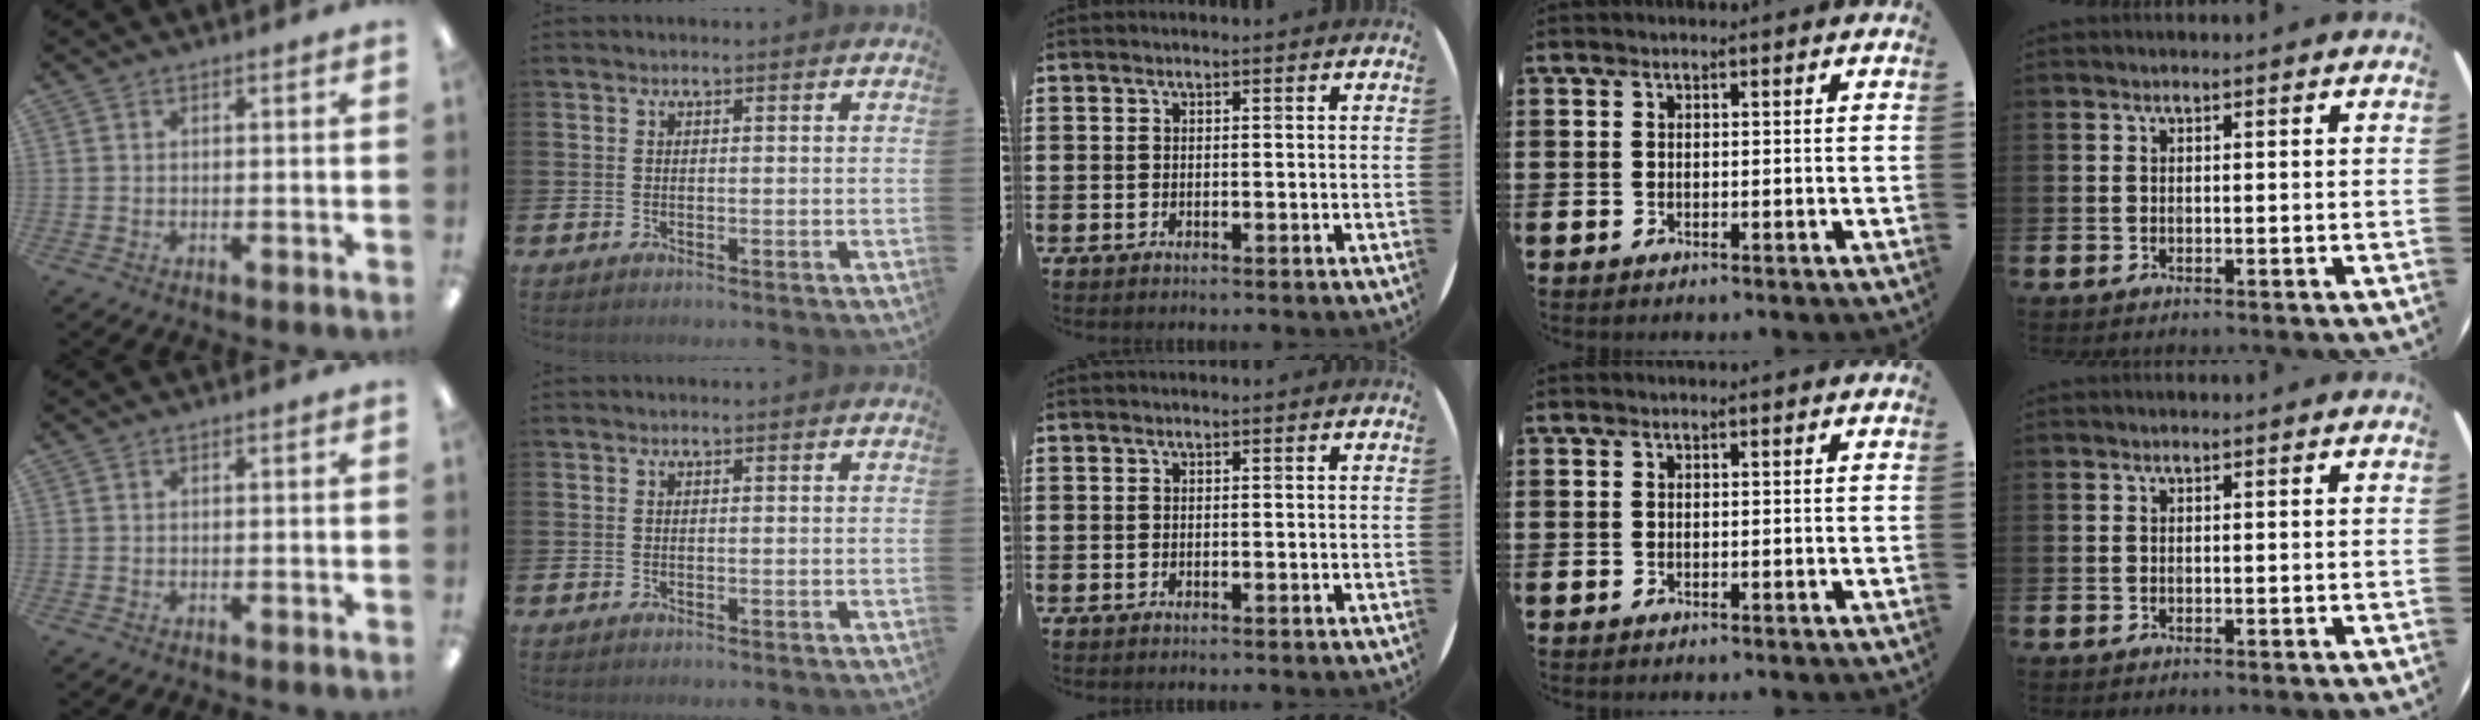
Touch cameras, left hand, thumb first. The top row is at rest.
{}